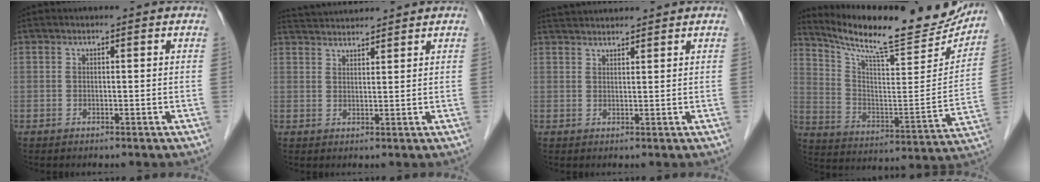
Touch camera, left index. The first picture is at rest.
{"total": 6.0, "force": [5.9, 0.1, 1.2], "torque": [-0.027, 0.031, 0.101]}
{"total": 5.1, "force": [5.0, 0.2, 1.3], "torque": [-0.022, 0.031, 0.085]}
{"total": 23.3, "force": [21.1, 3.1, 9.4], "torque": [-0.157, -0.049, 0.305]}